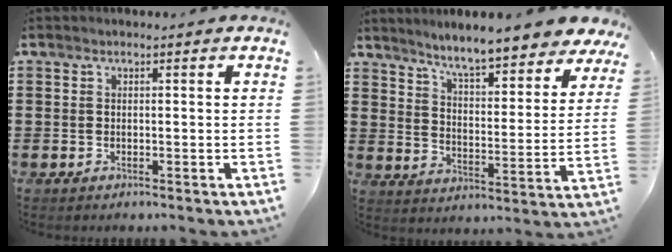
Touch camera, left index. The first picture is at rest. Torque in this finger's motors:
{"motor_torque": [1.86, -0.28, 1.05, 0.21]}